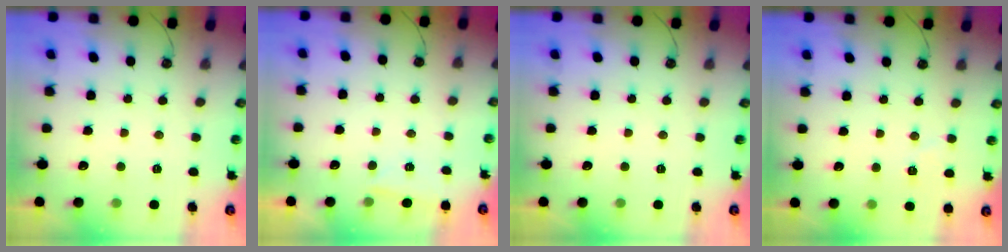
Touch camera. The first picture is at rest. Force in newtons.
{"total": 1.7, "press": 1.7, "slide": 0.5}
{"total": 0.0}
{"total": 3.7, "press": 3.5, "slide": 0.9}